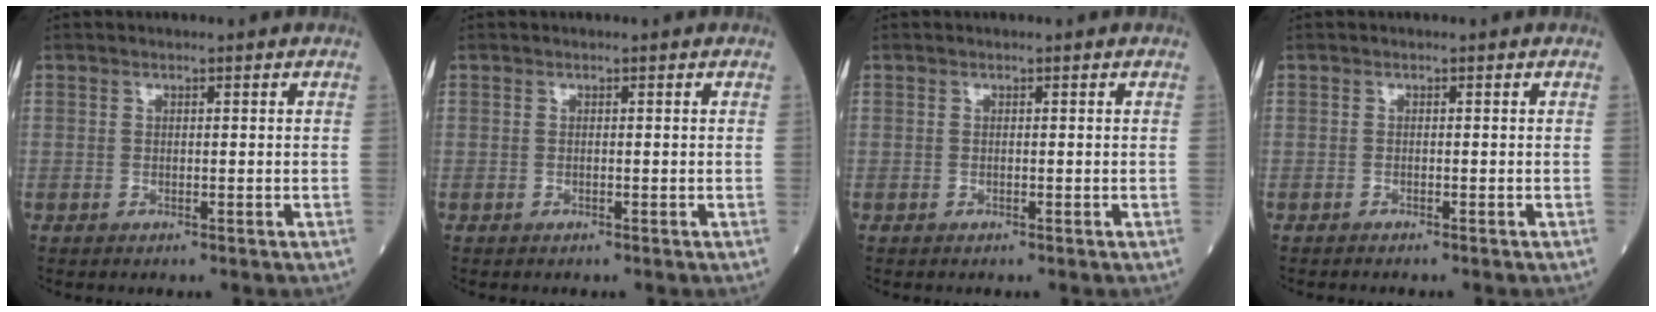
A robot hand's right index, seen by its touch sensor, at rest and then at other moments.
{"total": 0.0}
{"total": 0.0}
{"total": 0.7, "force": [-0.7, 0.0, 0.2], "torque": [0.003, 0.002, -0.011]}